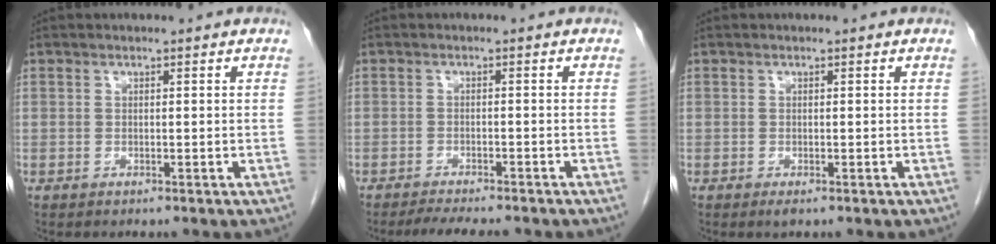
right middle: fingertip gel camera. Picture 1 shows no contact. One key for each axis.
{"total": 6.1, "fx": -5.3, "fy": 0.9, "fz": 2.8, "tx": -0.039, "ty": -0.010, "tz": -0.080}
{"total": 0.8, "fx": -0.5, "fy": 0.2, "fz": 0.6, "tx": -0.008, "ty": -0.002, "tz": -0.005}